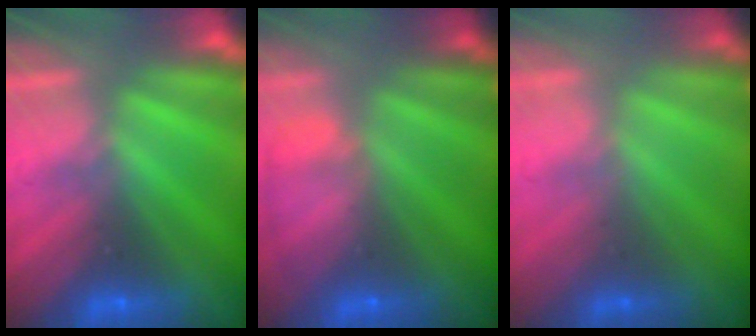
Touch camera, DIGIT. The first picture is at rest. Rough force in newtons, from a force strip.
{"total": 8.3}
{"total": 1.9}